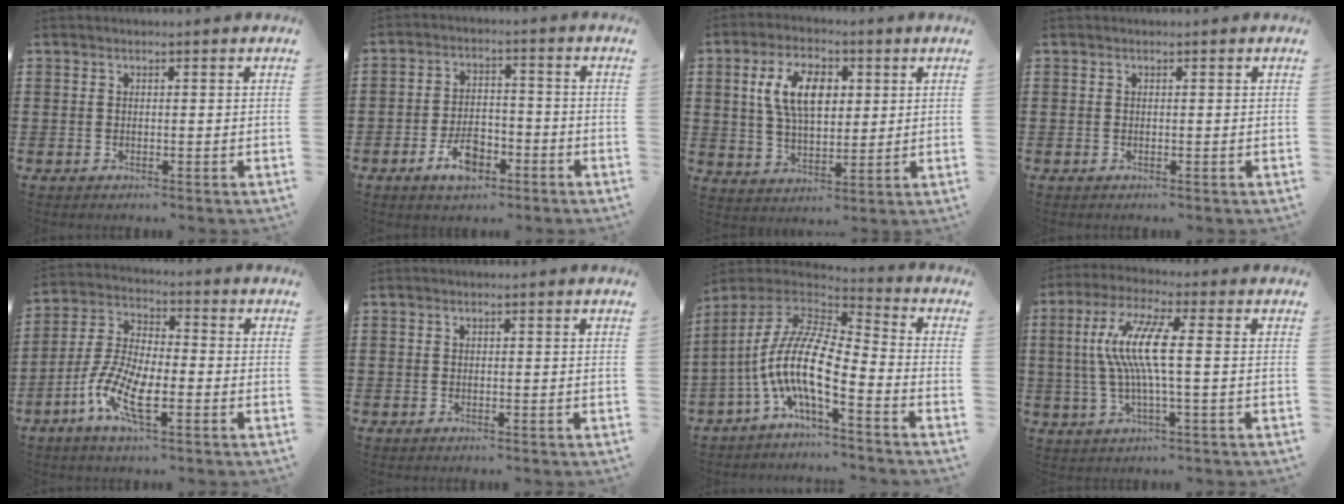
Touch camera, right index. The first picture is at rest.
{"total": 6.0, "force": [-3.5, 3.0, 3.9], "torque": [-0.082, 0.009, -0.068]}
{"total": 8.8, "force": [2.4, 4.9, 6.9], "torque": [-0.140, 0.014, 0.039]}
{"total": 0.0}
{"total": 8.9, "force": [-3.8, 2.8, 7.6], "torque": [-0.193, -0.016, -0.079]}
{"total": 0.0}
{"total": 11.8, "force": [-3.8, 3.5, 10.6], "torque": [-0.246, -0.025, -0.089]}
{"total": 8.9, "force": [0.0, 0.8, 8.9], "torque": [-0.199, -0.012, -0.015]}